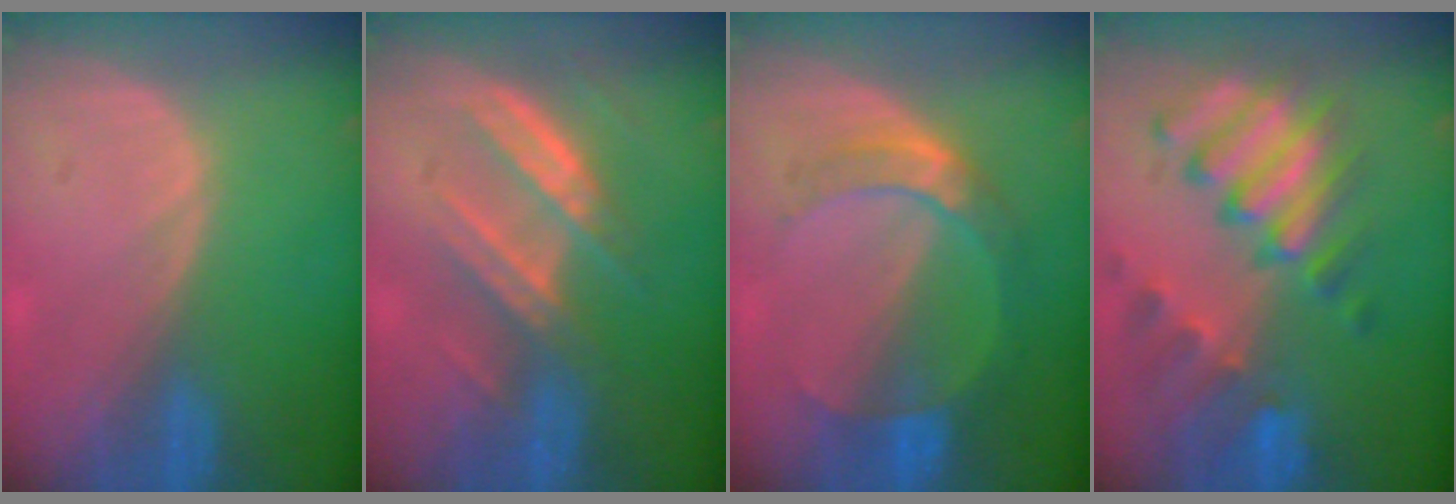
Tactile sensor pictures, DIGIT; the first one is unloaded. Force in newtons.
{"total": 6.8, "press": 6.7, "slide": 1.0}
{"total": 7.2, "press": 6.5, "slide": 3.1}
{"total": 10.8, "press": 9.3, "slide": 5.6}